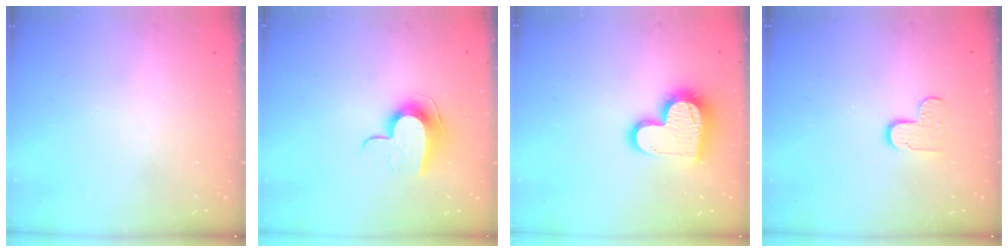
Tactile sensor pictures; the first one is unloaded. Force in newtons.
{"total": 10.1, "press": 10.1, "slide": 0.5}
{"total": 15.2, "press": 15.1, "slide": 1.4}
{"total": 5.5, "press": 5.5, "slide": 0.5}